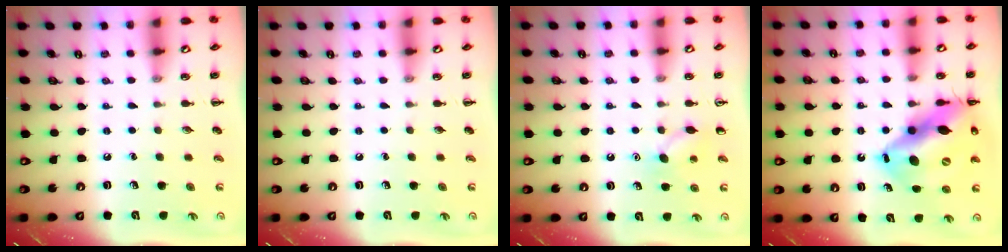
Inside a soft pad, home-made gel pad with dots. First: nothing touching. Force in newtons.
{"total": 0.0}
{"total": 6.8, "press": 6.7, "slide": 1.5}
{"total": 19.4, "press": 18.7, "slide": 5.1}